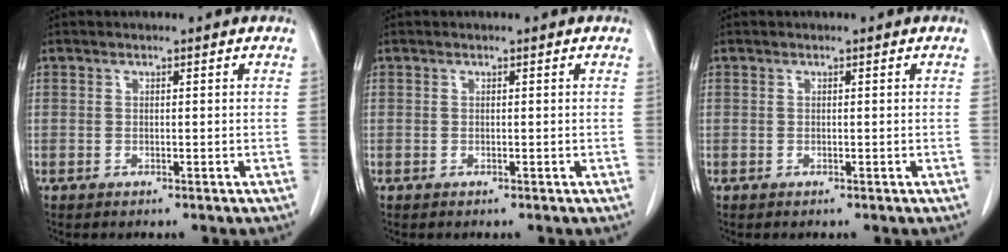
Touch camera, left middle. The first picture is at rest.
{"total": 0.0}
{"total": 0.0}